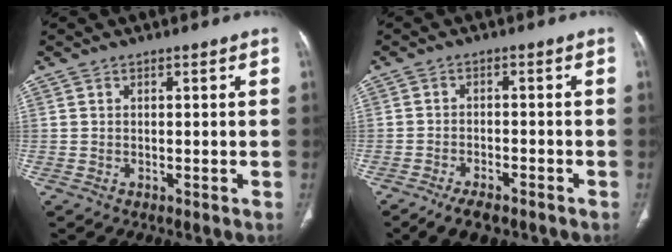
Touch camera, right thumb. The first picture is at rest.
{"total": 6.0, "force": [-4.5, 2.3, 3.3], "torque": [-0.055, 0.012, -0.074]}